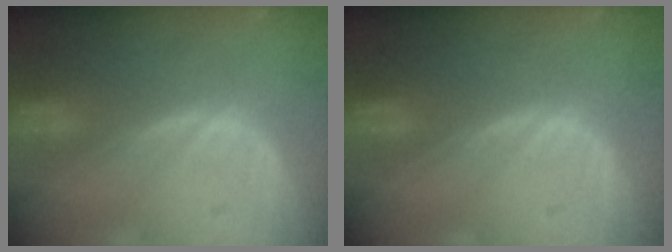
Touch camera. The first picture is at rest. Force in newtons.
{"total": 0.0}